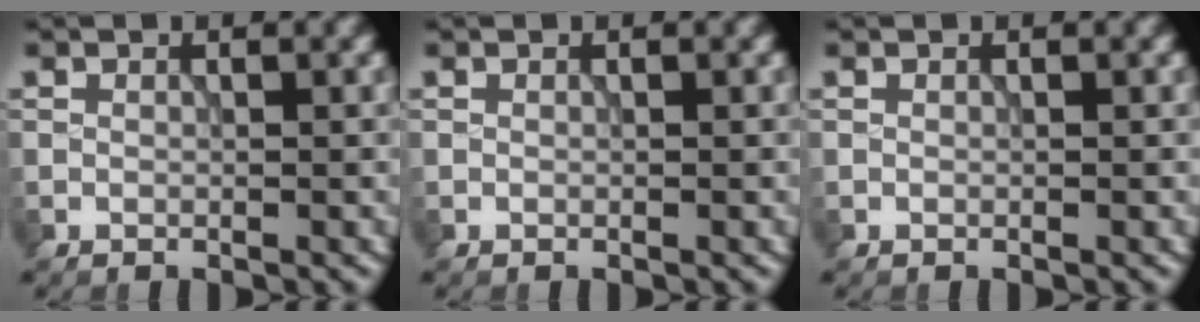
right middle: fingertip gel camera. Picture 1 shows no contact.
{"total": 0.0}
{"total": 0.0}